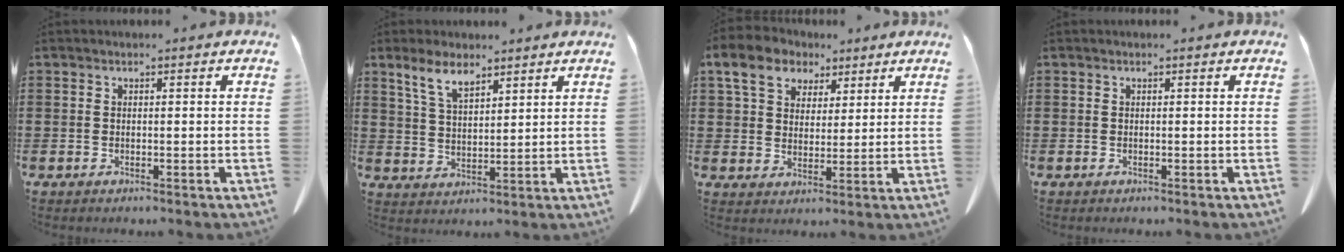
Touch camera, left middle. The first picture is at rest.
{"total": 6.1, "force": [4.4, 2.4, 3.5], "torque": [-0.082, -0.001, 0.081]}
{"total": 8.0, "force": [4.7, 5.5, 3.4], "torque": [-0.087, 0.003, 0.086]}
{"total": 0.0}